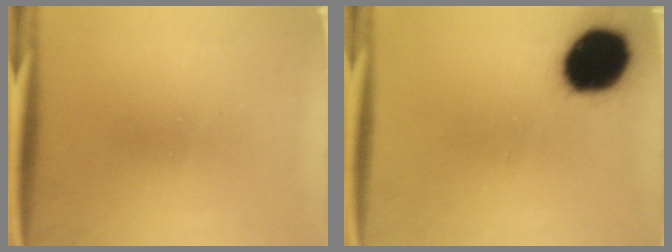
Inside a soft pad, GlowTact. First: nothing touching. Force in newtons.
{"total": 18.3}